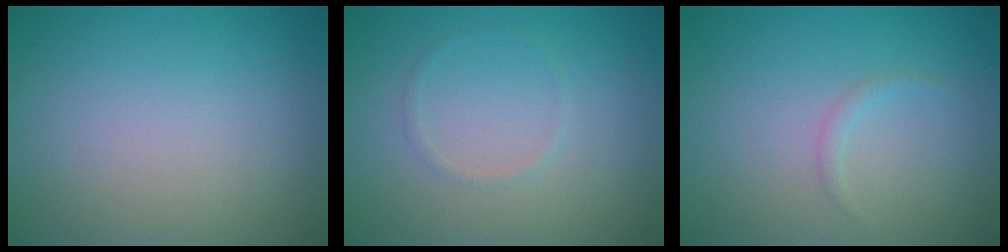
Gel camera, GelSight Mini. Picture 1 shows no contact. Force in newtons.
{"total": 0.6, "press": 0.6, "slide": 0.1}
{"total": 0.7, "press": 0.7, "slide": 0.0}